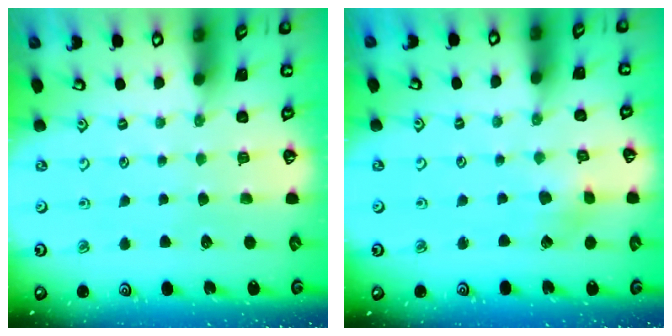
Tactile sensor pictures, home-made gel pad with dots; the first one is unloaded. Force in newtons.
{"total": 3.1, "press": 3.1, "slide": 0.3}